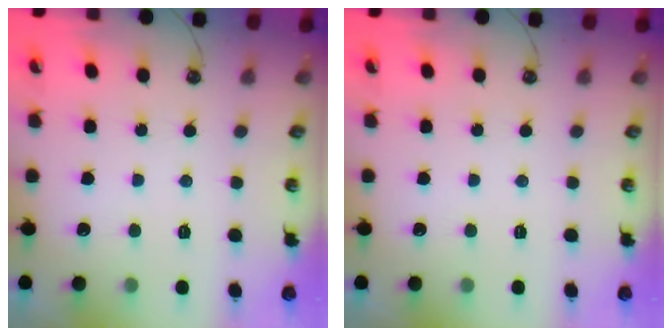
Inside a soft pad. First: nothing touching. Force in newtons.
{"total": 0.0}